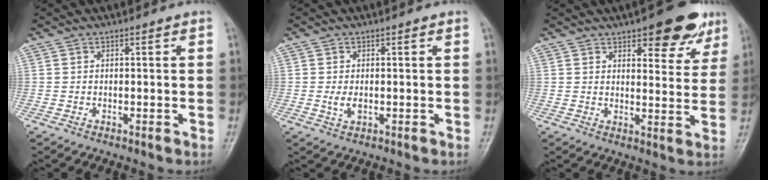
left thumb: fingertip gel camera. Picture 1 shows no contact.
{"total": 2.2, "force": [0.0, 1.3, 1.8], "torque": [-0.038, -0.006, -0.001]}
{"total": 11.4, "force": [6.9, 4.7, 7.7], "torque": [-0.057, -0.030, 0.088]}